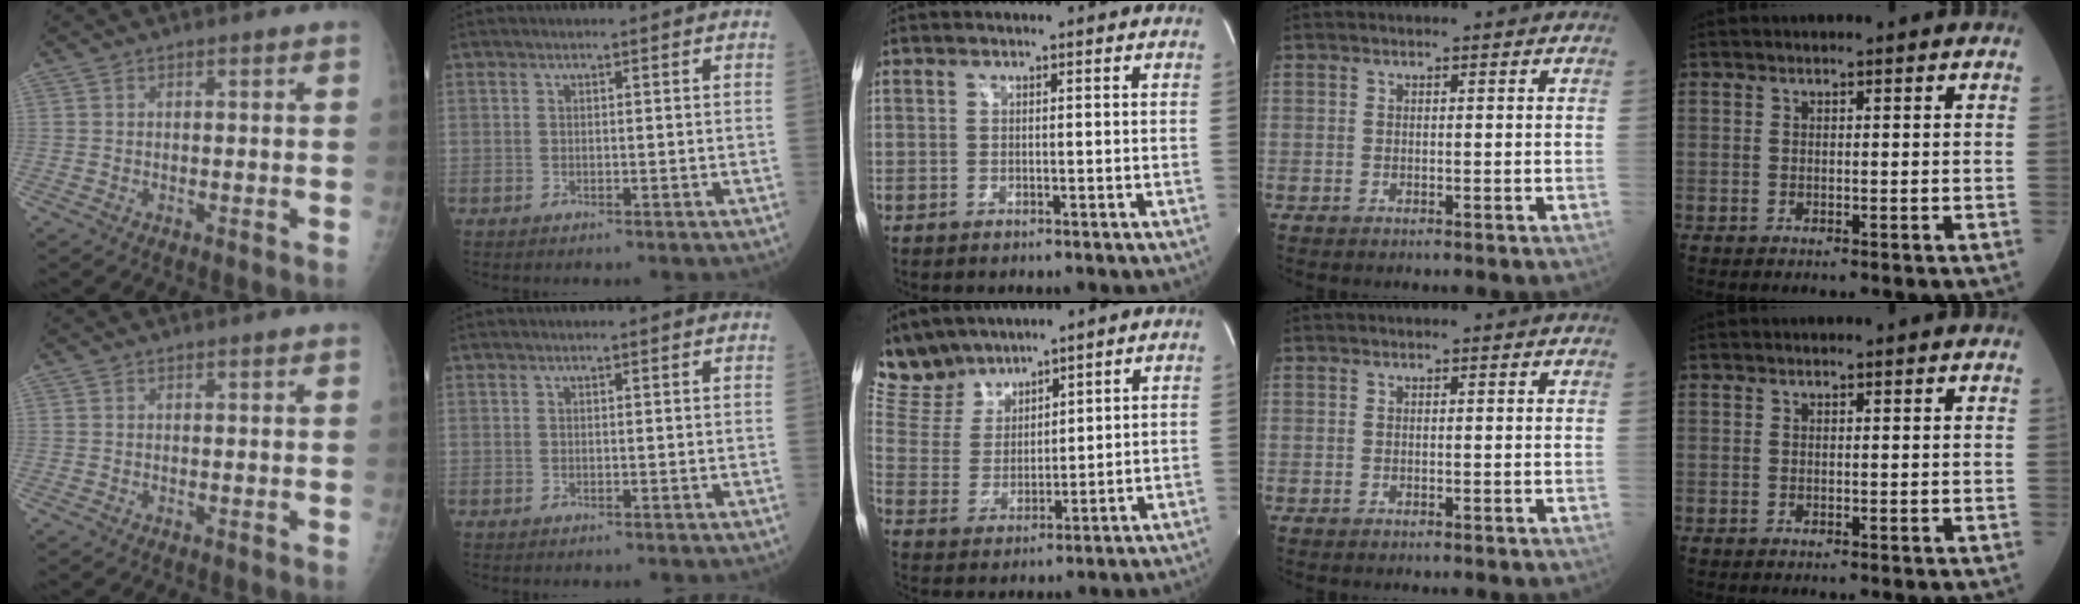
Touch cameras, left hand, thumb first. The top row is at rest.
{"middle": {"total": 8.9, "force": [8.2, 3.2, 1.1], "torque": [-0.038, 0.014, 0.179]}}